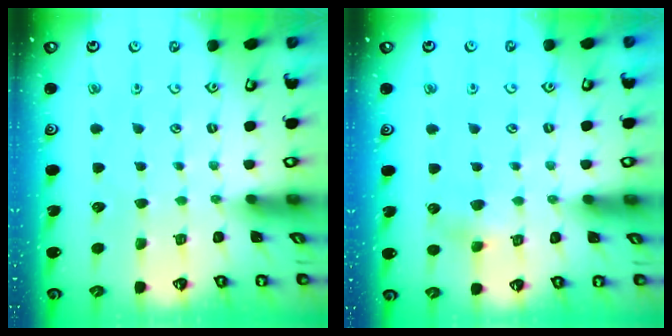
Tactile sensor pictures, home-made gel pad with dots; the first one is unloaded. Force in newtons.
{"total": 4.8, "press": 4.7, "slide": 0.3}